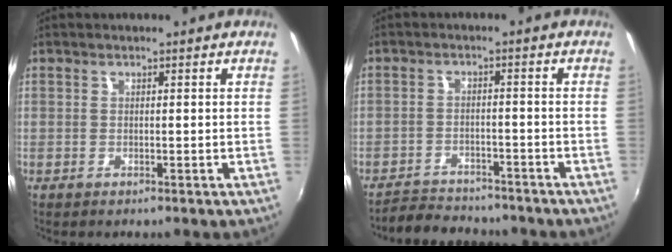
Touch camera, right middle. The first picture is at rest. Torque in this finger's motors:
{"motor_torque": [-0.12, 0.01, -0.06, 0.00]}